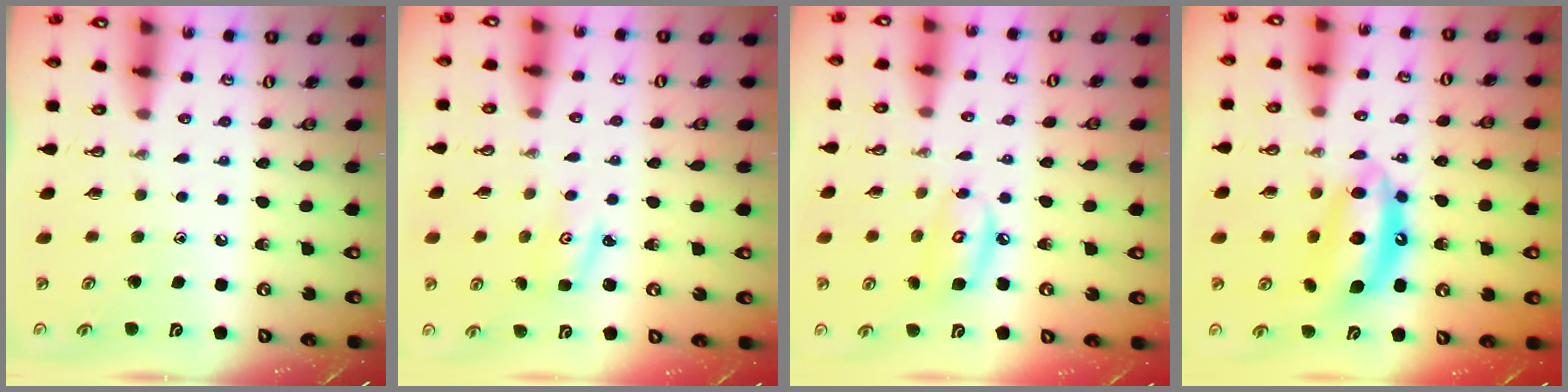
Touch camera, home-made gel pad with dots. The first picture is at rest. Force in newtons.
{"total": 2.0, "press": 2.0, "slide": 0.2}
{"total": 8.6, "press": 8.6, "slide": 0.6}
{"total": 11.6, "press": 11.6, "slide": 1.3}